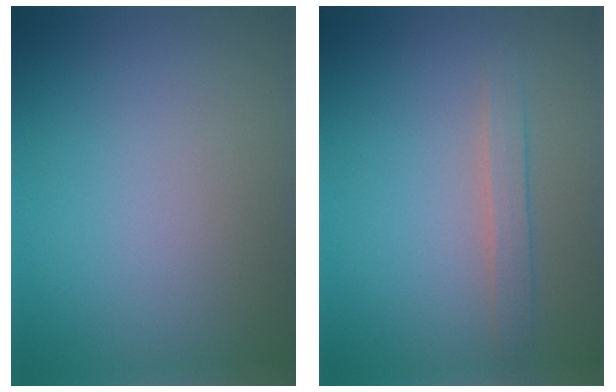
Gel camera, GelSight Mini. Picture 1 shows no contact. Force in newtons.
{"total": 1.7, "press": 1.7, "slide": 0.0}